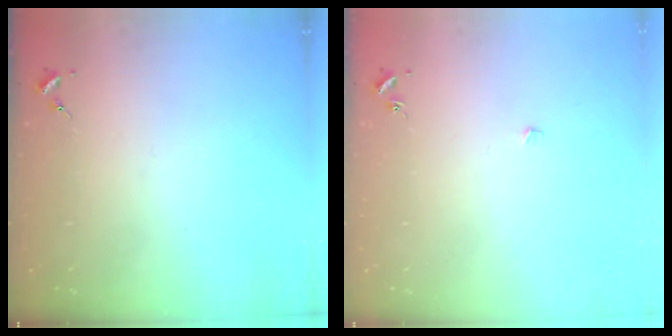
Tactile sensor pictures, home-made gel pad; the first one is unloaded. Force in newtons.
{"total": 2.3, "press": 2.3, "slide": 0.1}